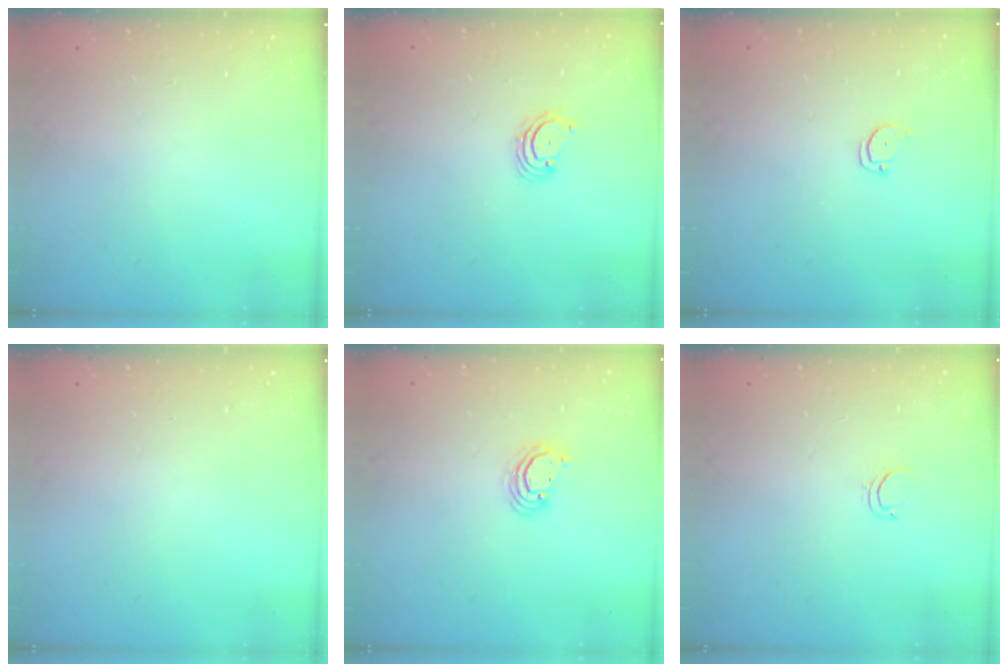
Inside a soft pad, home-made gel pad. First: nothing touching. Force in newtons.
{"total": 3.1, "press": 3.1, "slide": 0.3}
{"total": 2.0, "press": 2.0, "slide": 0.2}
{"total": 0.0}
{"total": 3.0, "press": 3.0, "slide": 0.3}
{"total": 2.6, "press": 2.5, "slide": 0.4}